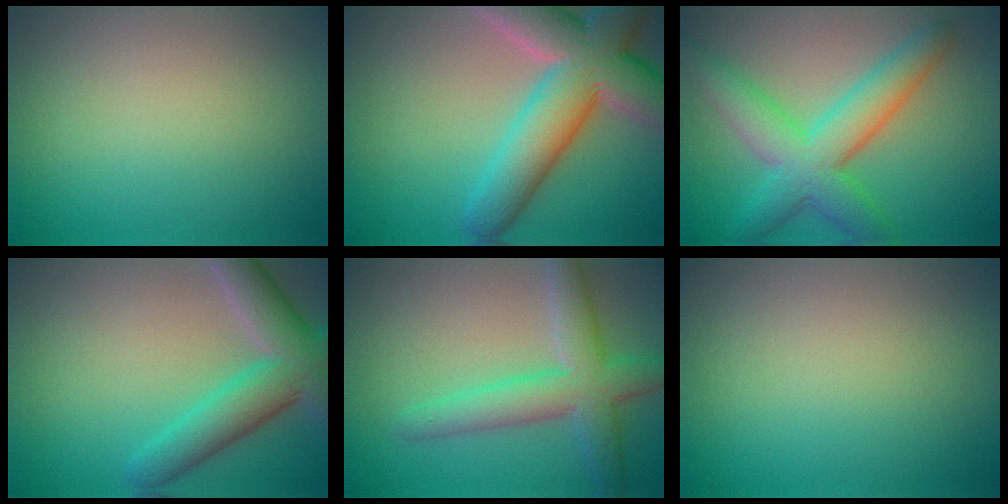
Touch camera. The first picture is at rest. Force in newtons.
{"total": 10.8, "press": 10.8, "slide": 0.7}
{"total": 6.8, "press": 6.8, "slide": 0.1}
{"total": 6.8, "press": 6.8, "slide": 0.3}
{"total": 5.5, "press": 5.5, "slide": 0.3}
{"total": 0.0}